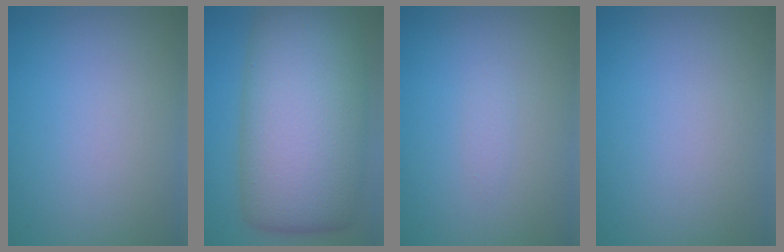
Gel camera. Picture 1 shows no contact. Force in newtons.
{"total": 14.9, "press": 14.9, "slide": 0.5}
{"total": 0.7, "press": 0.7, "slide": 0.0}
{"total": 0.0}